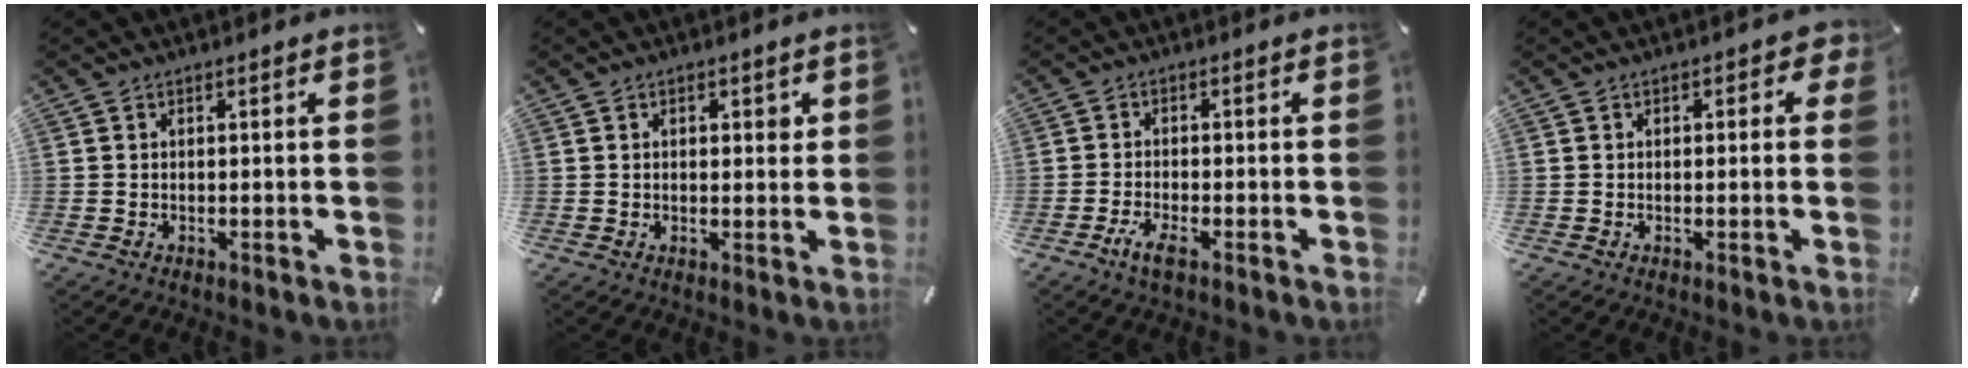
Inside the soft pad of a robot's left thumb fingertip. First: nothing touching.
{"total": 1.9, "force": [0.6, 1.2, 1.2], "torque": [-0.011, 0.001, 0.006]}
{"total": 3.5, "force": [-2.1, 0.9, 2.7], "torque": [-0.061, 0.000, -0.041]}
{"total": 2.0, "force": [0.1, 1.6, 1.2], "torque": [-0.007, 0.004, -0.003]}